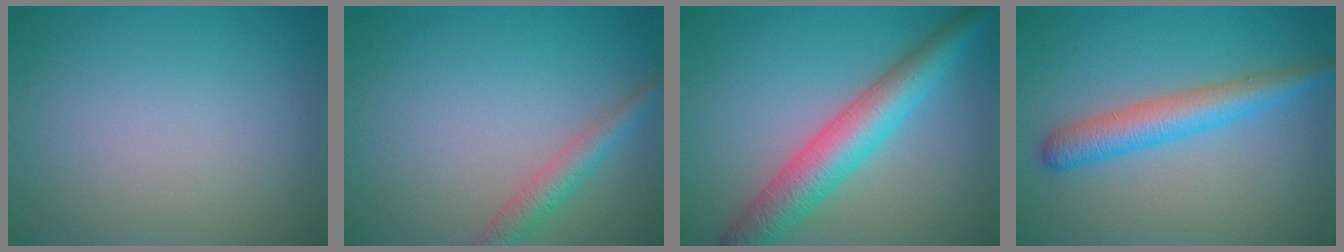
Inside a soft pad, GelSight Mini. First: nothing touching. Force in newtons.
{"total": 2.7, "press": 2.7, "slide": 0.1}
{"total": 6.4, "press": 6.4, "slide": 0.2}
{"total": 4.1, "press": 4.1, "slide": 0.2}